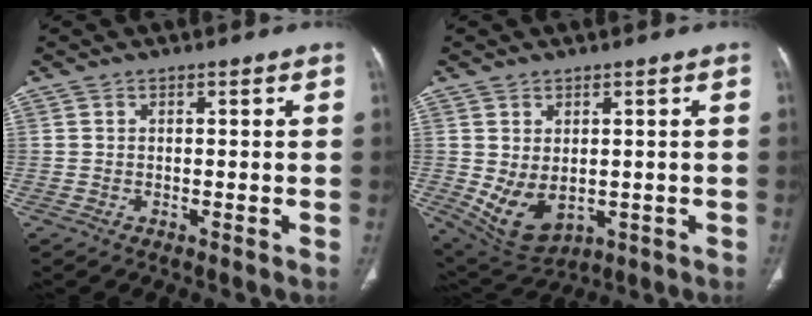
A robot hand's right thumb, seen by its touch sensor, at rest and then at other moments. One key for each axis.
{"total": 8.8, "fx": -0.8, "fy": 5.7, "fz": 6.6, "tx": -0.107, "ty": -0.007, "tz": 0.015}